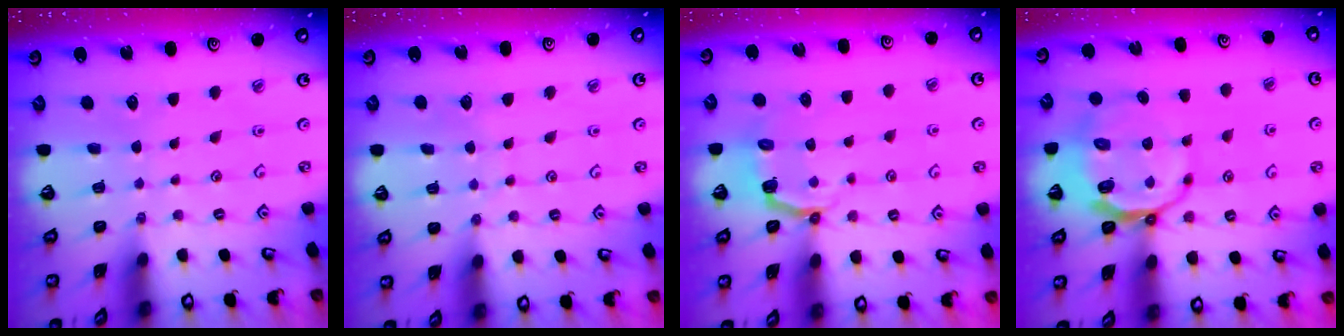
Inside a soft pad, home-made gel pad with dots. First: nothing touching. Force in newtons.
{"total": 4.3, "press": 4.3, "slide": 0.3}
{"total": 4.1, "press": 2.5, "slide": 3.2}
{"total": 10.1, "press": 9.4, "slide": 3.6}